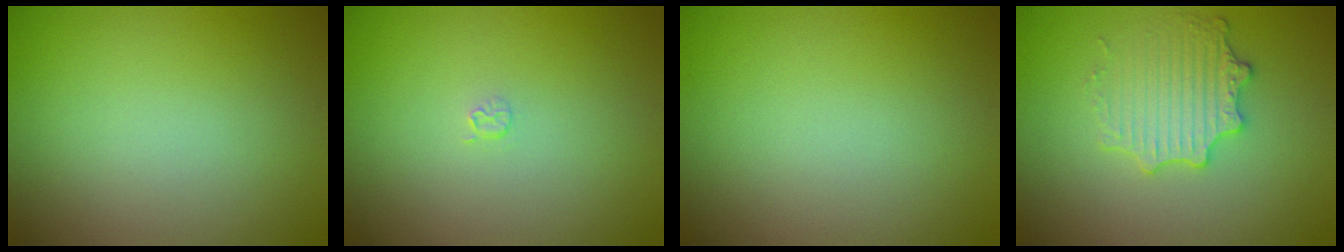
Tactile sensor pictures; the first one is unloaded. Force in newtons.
{"total": 0.6, "press": 0.3, "slide": 0.6}
{"total": 0.0}
{"total": 3.1, "press": 3.0, "slide": 0.7}